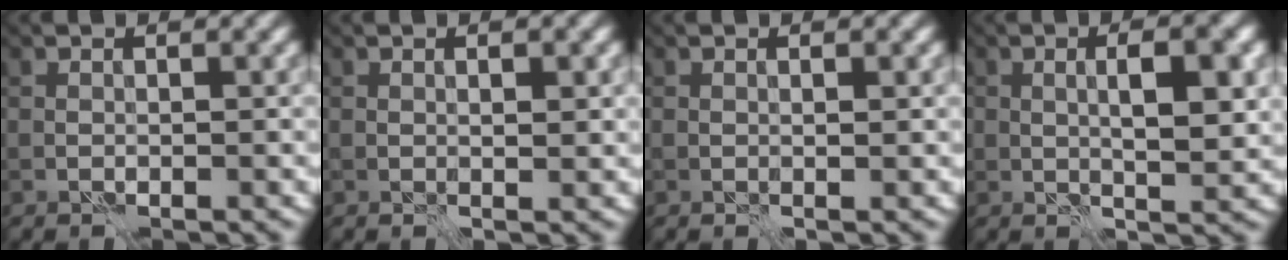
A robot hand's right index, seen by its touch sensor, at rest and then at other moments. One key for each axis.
{"total": 1.4, "fx": 0.3, "fy": 0.3, "fz": 1.3, "tx": -0.020, "ty": 0.000, "tz": 0.004}
{"total": 0.7, "fx": 0.1, "fy": 0.1, "fz": 0.7, "tx": -0.010, "ty": 0.000, "tz": 0.001}
{"total": 4.5, "fx": 0.6, "fy": 1.5, "fz": 4.2, "tx": -0.070, "ty": 0.002, "tz": 0.012}